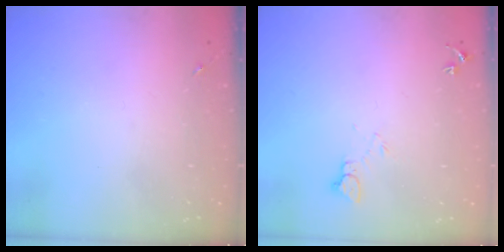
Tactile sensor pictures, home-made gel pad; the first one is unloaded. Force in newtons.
{"total": 4.4, "press": 4.3, "slide": 0.4}